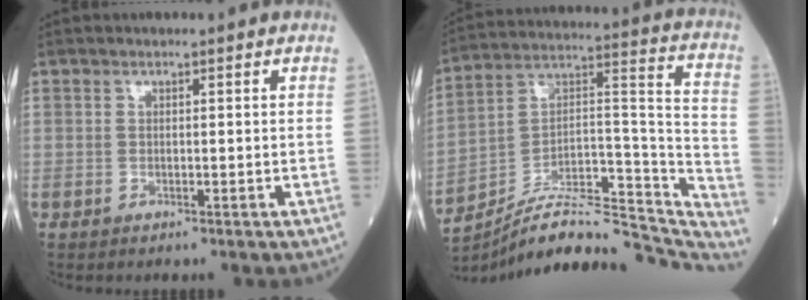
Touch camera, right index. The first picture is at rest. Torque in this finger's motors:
{"motor_torque": [-0.73, -0.71, -0.07, 0.00]}